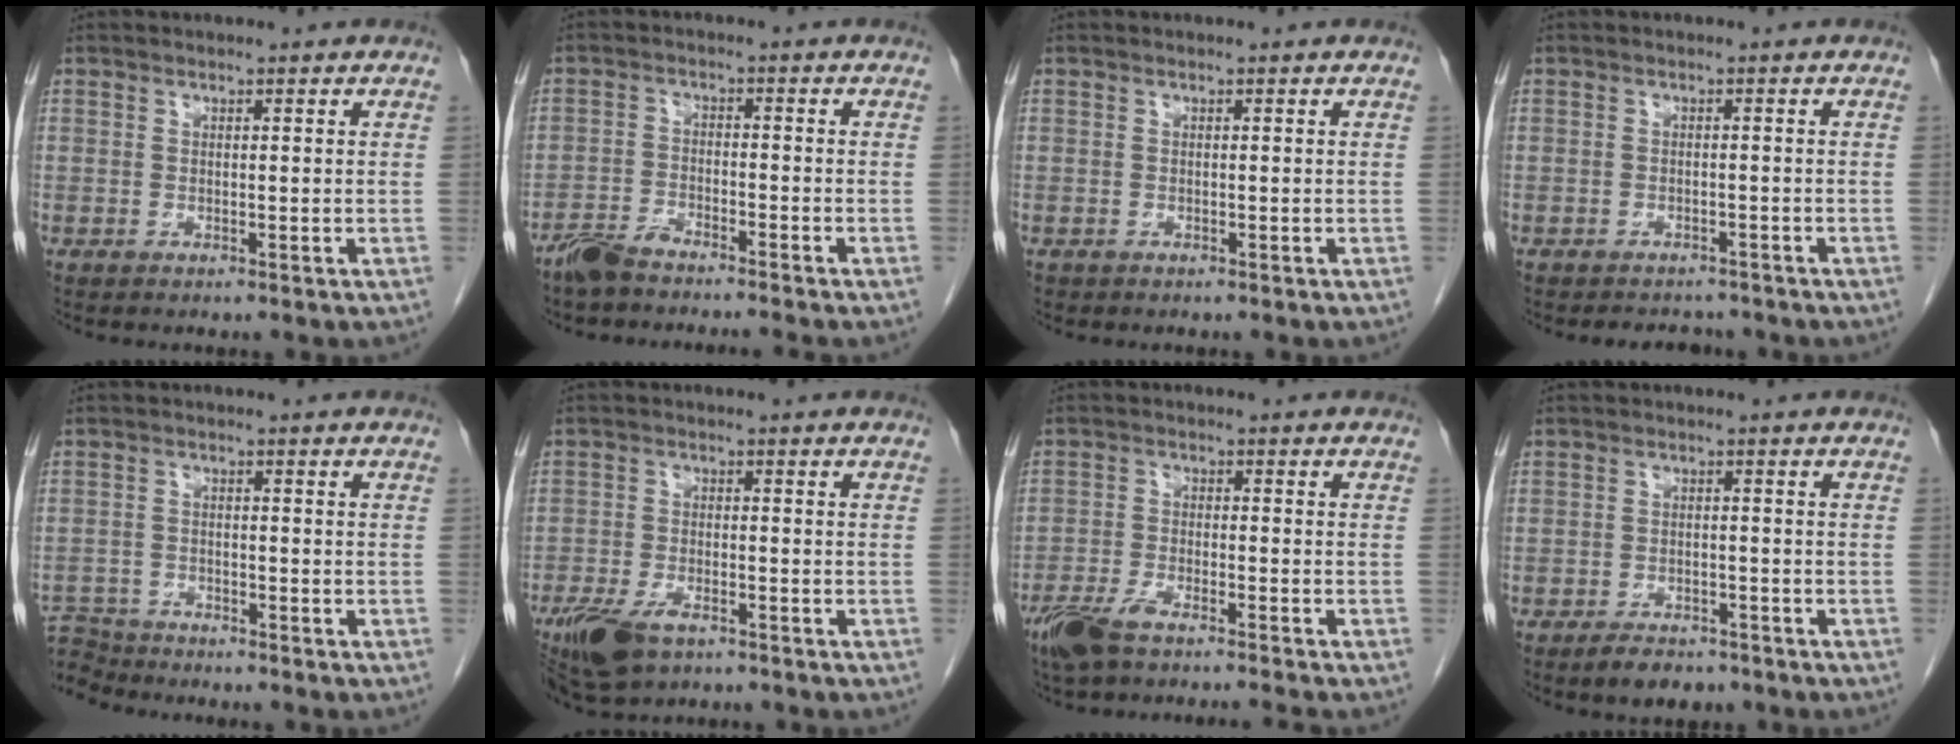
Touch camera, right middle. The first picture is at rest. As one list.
[{"total": 4.7, "force": [-4.4, 0.1, 1.7], "torque": [-0.031, -0.015, -0.082]}, {"total": 0.0}, {"total": 3.8, "force": [-3.5, 1.5, 0.4], "torque": [-0.009, -0.001, -0.046]}, {"total": 6.7, "force": [-6.5, 1.5, 0.1], "torque": [-0.008, 0.002, -0.123]}, {"total": 7.9, "force": [-5.3, 3.4, 4.8], "torque": [-0.093, -0.011, -0.093]}, {"total": 7.3, "force": [-6.2, 0.2, 4.0], "torque": [-0.070, -0.018, -0.111]}, {"total": 4.0, "force": [-3.1, 1.9, 1.5], "torque": [-0.030, -0.001, -0.043]}]